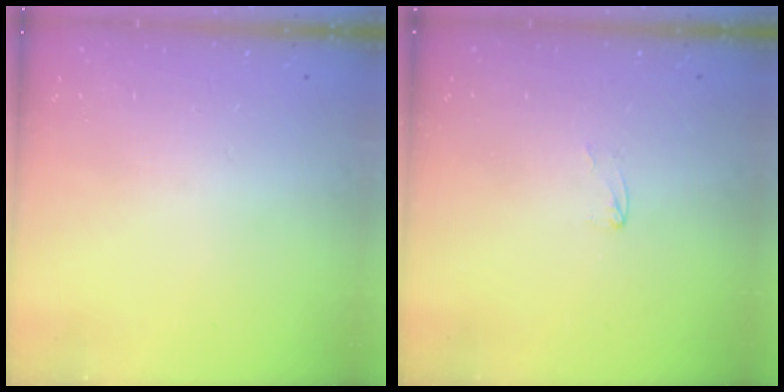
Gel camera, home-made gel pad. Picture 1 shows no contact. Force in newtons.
{"total": 1.7, "press": 1.6, "slide": 0.1}